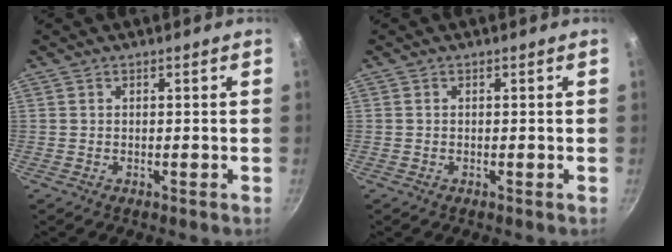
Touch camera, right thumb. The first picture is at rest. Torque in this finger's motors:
{"motor_torque": [-0.57, 0.19, 0.49, -0.10, 0.07]}